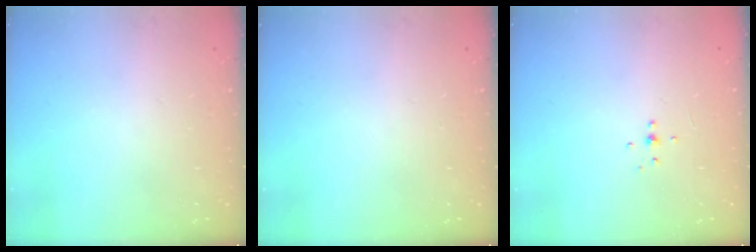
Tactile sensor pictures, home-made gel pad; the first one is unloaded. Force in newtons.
{"total": 0.0}
{"total": 3.4, "press": 3.3, "slide": 0.8}